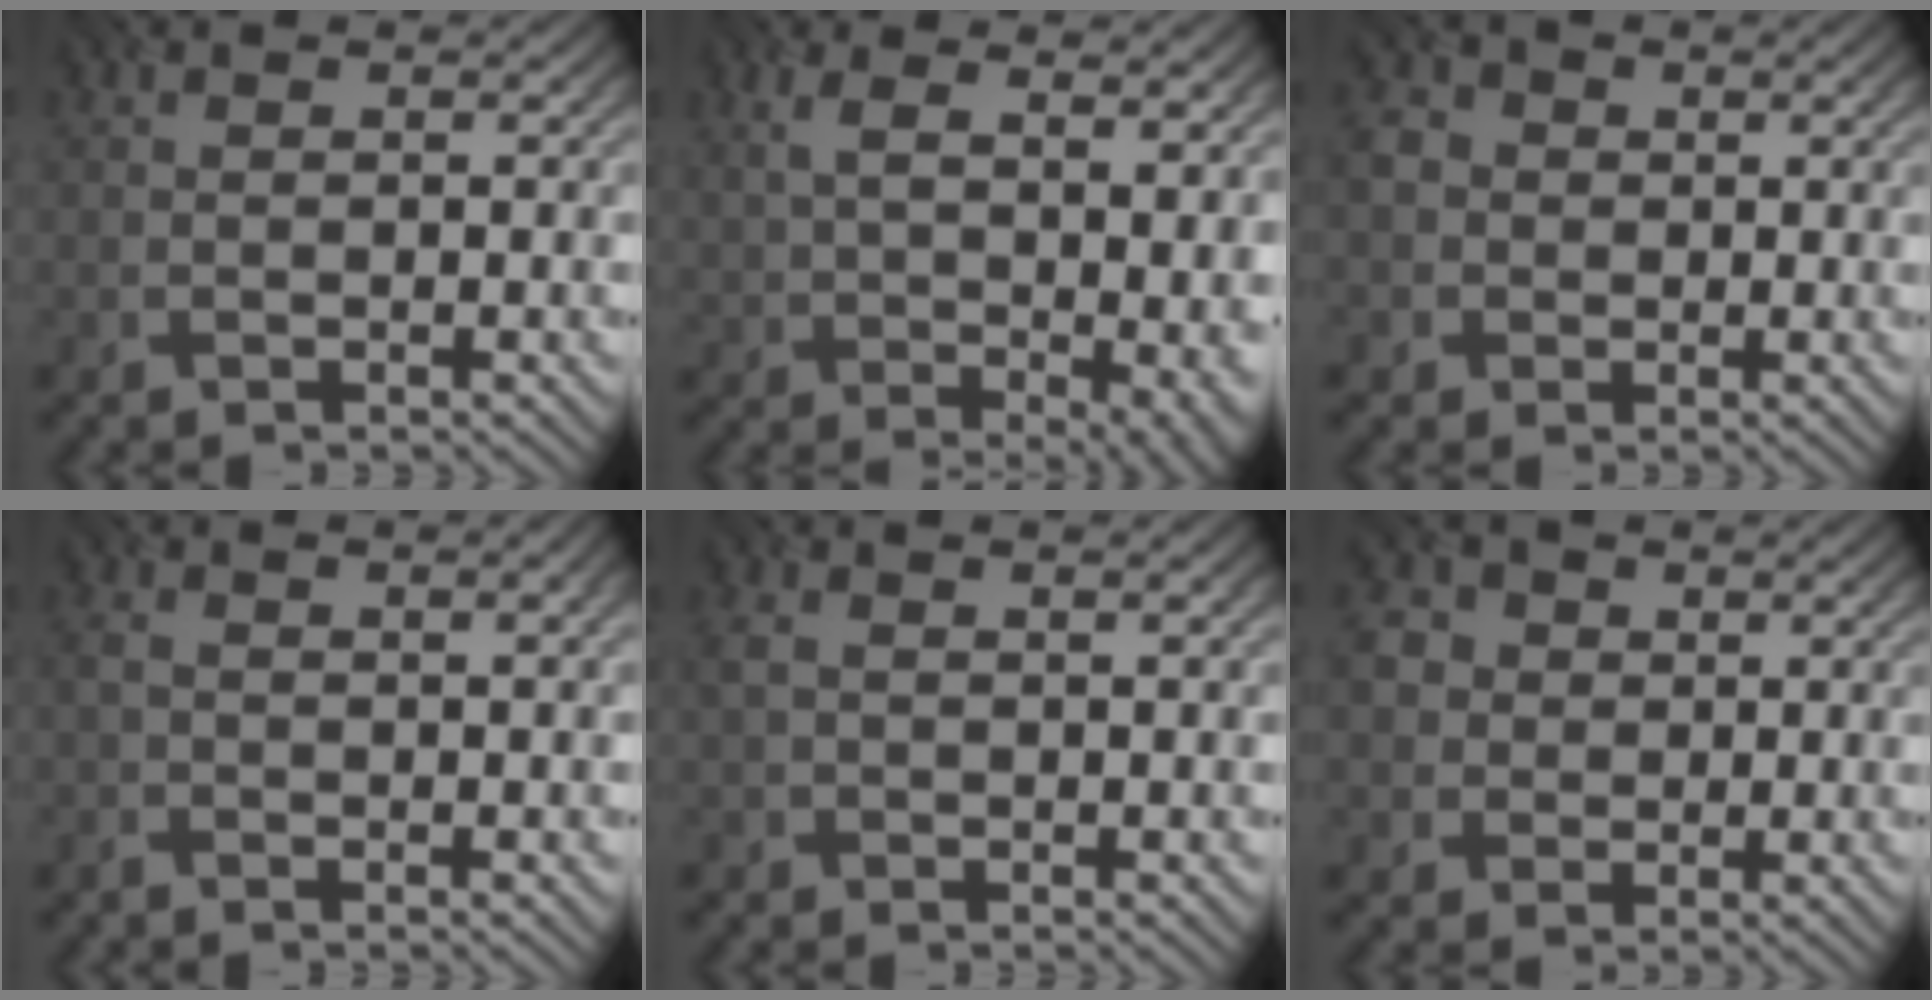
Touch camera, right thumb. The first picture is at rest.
{"total": 11.0, "force": [3.6, 4.9, 9.1], "torque": [-0.156, -0.002, 0.074]}
{"total": 4.4, "force": [0.1, 4.1, 1.6], "torque": [-0.056, 0.006, -0.011]}
{"total": 3.7, "force": [-0.3, 1.2, 3.4], "torque": [-0.063, 0.002, -0.010]}
{"total": 2.1, "force": [0.4, 1.1, 1.8], "torque": [-0.044, 0.003, 0.004]}
{"total": 5.6, "force": [1.1, 5.1, 2.1], "torque": [-0.079, 0.016, -0.001]}